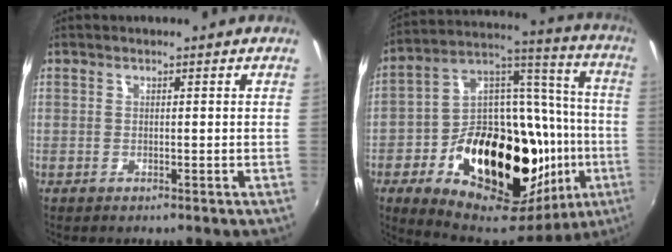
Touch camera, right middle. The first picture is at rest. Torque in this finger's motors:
{"motor_torque": [1.72, -0.42, 0.64, 0.21]}